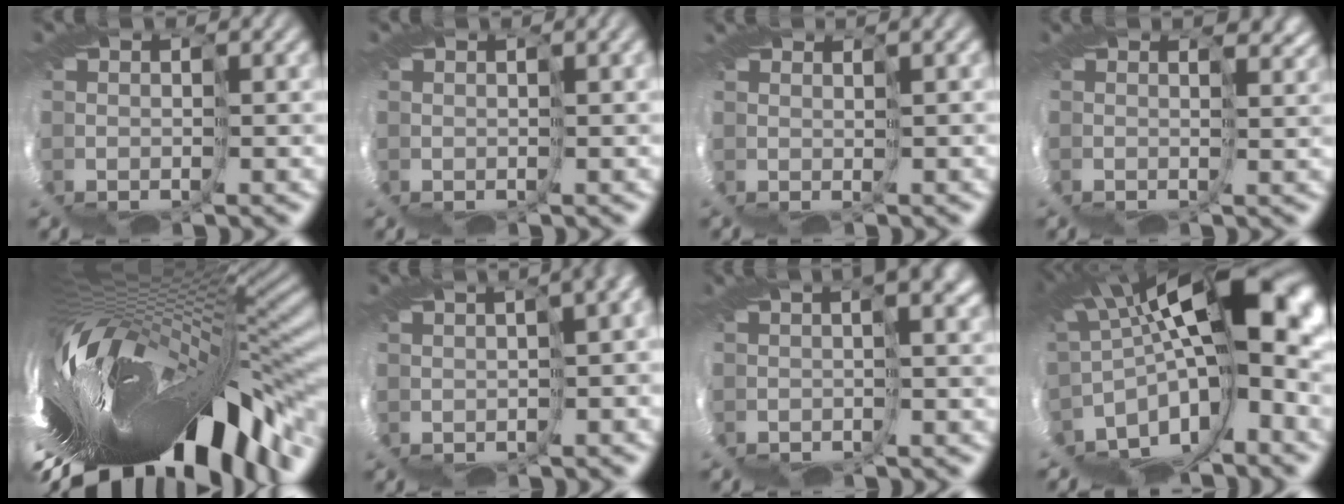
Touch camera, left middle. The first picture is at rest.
{"total": 0.6, "force": [0.2, -0.4, 0.3], "torque": [-0.004, 0.004, 0.012]}
{"total": 2.3, "force": [1.0, -1.8, -1.0], "torque": [0.022, -0.001, 0.021]}
{"total": 1.9, "force": [1.6, 0.2, 1.0], "torque": [-0.017, 0.003, 0.030]}
{"total": 11.1, "force": [-1.7, 0.3, 11.0], "torque": [-0.190, -0.023, -0.019]}
{"total": 5.9, "force": [-1.5, 2.1, 5.3], "torque": [-0.073, 0.015, 0.007]}
{"total": 2.6, "force": [-0.1, -2.5, 0.1], "torque": [-0.003, -0.012, 0.009]}
{"total": 10.0, "force": [-1.4, 1.7, 9.8], "torque": [-0.154, -0.008, -0.018]}